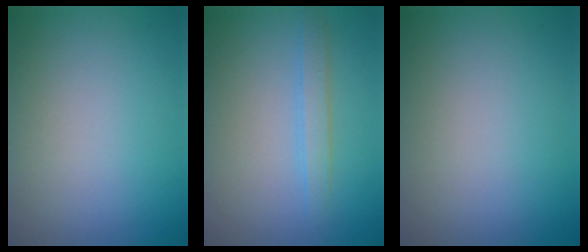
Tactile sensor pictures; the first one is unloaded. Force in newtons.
{"total": 1.8, "press": 1.8, "slide": 0.1}
{"total": 0.0}